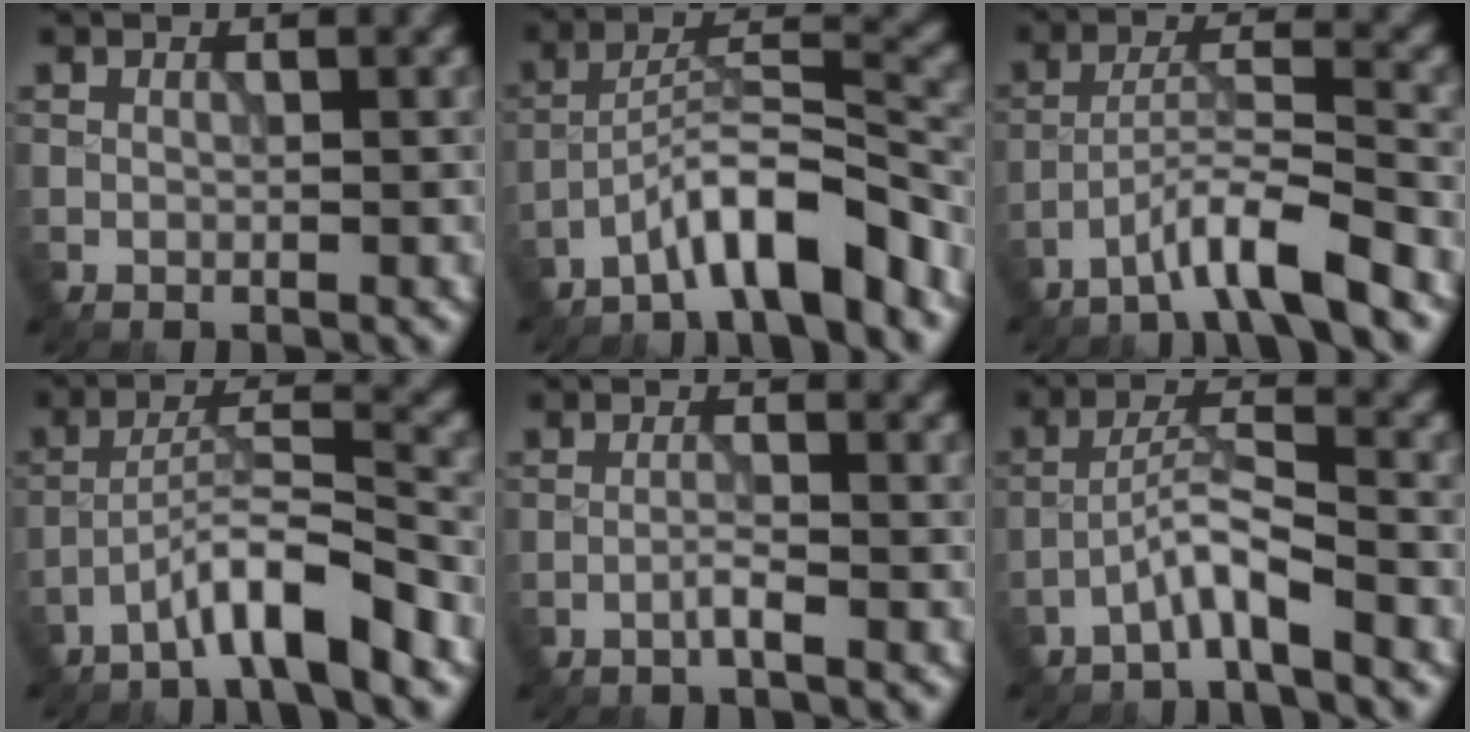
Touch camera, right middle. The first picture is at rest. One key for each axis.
{"total": 6.8, "fx": -4.9, "fy": 1.2, "fz": 4.5, "tx": -0.076, "ty": 0.016, "tz": -0.088}
{"total": 5.0, "fx": -3.7, "fy": 0.2, "fz": 3.3, "tx": -0.060, "ty": 0.014, "tz": -0.075}
{"total": 5.5, "fx": -3.8, "fy": 0.4, "fz": 3.9, "tx": -0.065, "ty": 0.019, "tz": -0.073}
{"total": 1.4, "fx": -0.8, "fy": 0.0, "fz": 1.1, "tx": -0.020, "ty": 0.007, "tz": -0.020}
{"total": 3.2, "fx": -2.4, "fy": 0.1, "fz": 2.1, "tx": -0.043, "ty": 0.017, "tz": -0.053}